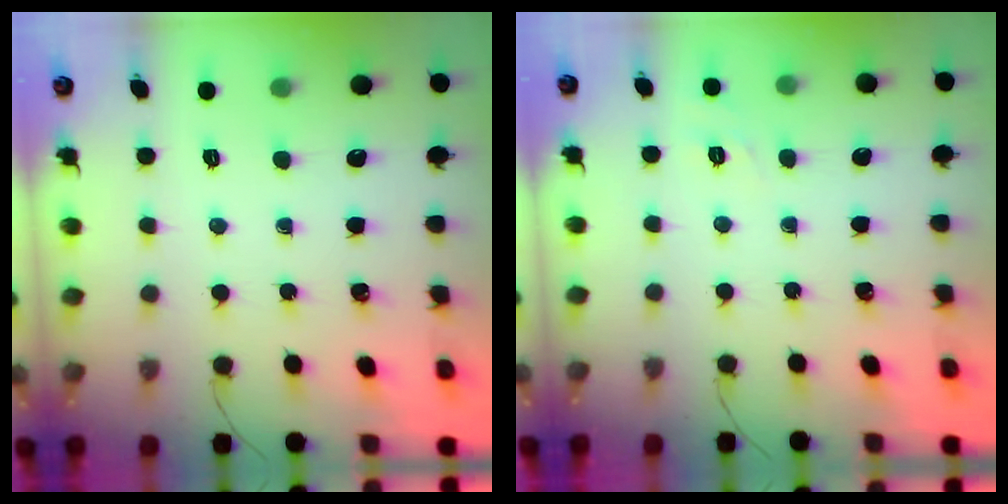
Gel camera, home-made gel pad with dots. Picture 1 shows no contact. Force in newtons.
{"total": 2.6, "press": 2.0, "slide": 1.7}